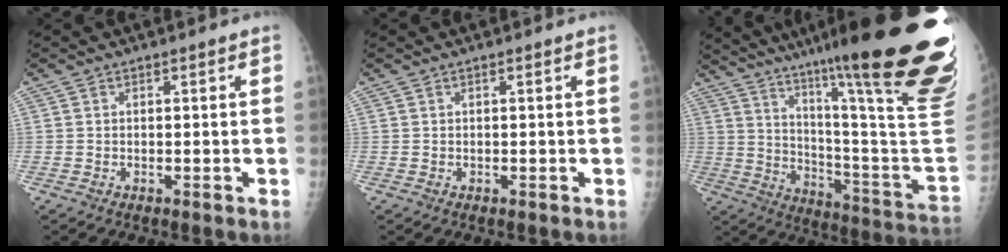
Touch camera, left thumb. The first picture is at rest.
{"total": 0.0}
{"total": 37.3, "force": [23.5, 4.6, 28.6], "torque": [-0.296, -0.100, 0.344]}